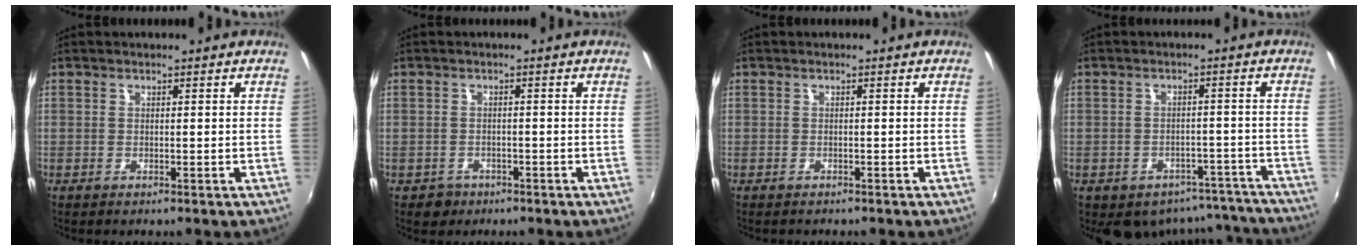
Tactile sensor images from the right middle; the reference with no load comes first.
{"total": 2.9, "force": [-1.6, 2.4, 0.5], "torque": [-0.020, -0.001, -0.021]}
{"total": 0.9, "force": [-0.8, 0.4, 0.2], "torque": [-0.008, -0.002, -0.012]}
{"total": 12.7, "force": [-10.3, 6.6, 3.4], "torque": [-0.064, 0.018, -0.105]}